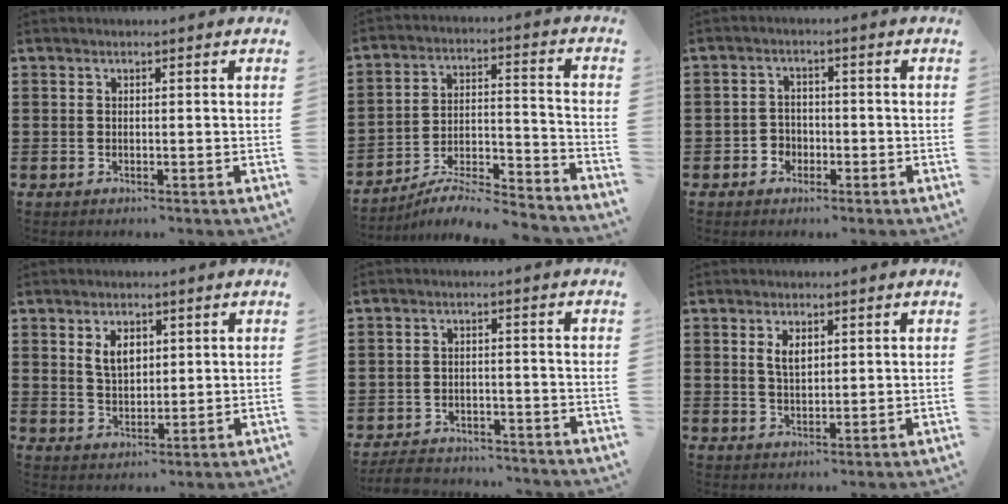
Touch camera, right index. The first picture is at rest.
{"total": 6.7, "force": [-6.2, 0.6, 2.5], "torque": [-0.039, -0.001, -0.121]}
{"total": 2.5, "force": [-1.4, 2.0, 0.5], "torque": [-0.018, 0.005, -0.032]}
{"total": 4.4, "force": [1.8, 2.7, 3.0], "torque": [-0.060, 0.007, 0.030]}
{"total": 4.2, "force": [-4.0, 0.9, 0.4], "torque": [-0.015, 0.005, -0.085]}
{"total": 3.2, "force": [1.2, 1.6, 2.5], "torque": [-0.054, 0.005, 0.021]}